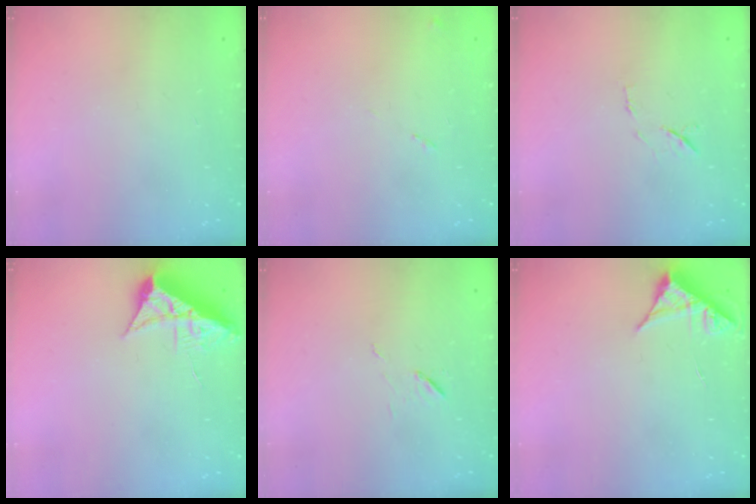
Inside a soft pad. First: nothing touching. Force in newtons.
{"total": 7.6, "press": 7.5, "slide": 0.7}
{"total": 6.8, "press": 6.7, "slide": 0.8}
{"total": 7.1, "press": 7.1, "slide": 0.8}
{"total": 6.6, "press": 6.3, "slide": 2.0}
{"total": 5.3, "press": 5.2, "slide": 0.6}